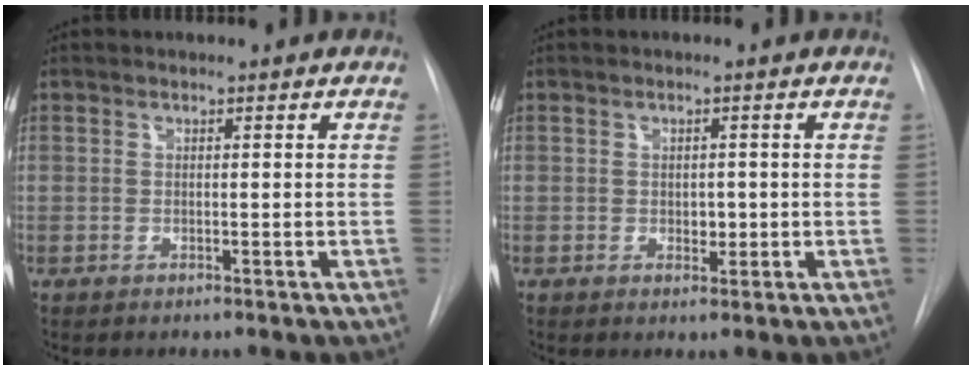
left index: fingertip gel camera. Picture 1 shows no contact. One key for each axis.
{"total": 1.6, "fx": -0.4, "fy": 1.1, "fz": 1.1, "tx": -0.014, "ty": -0.004, "tz": -0.002}